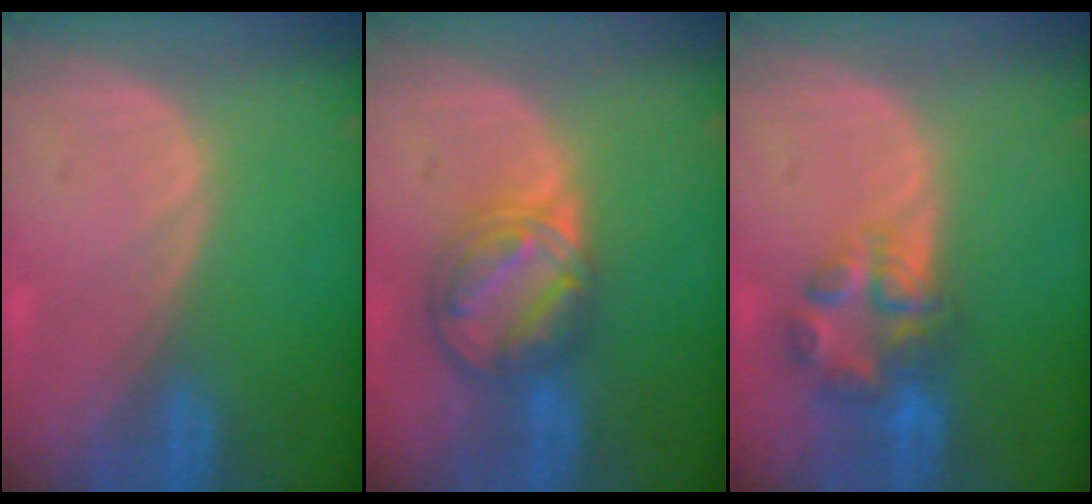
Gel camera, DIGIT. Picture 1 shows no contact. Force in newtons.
{"total": 8.1, "press": 7.0, "slide": 4.1}
{"total": 7.0, "press": 6.1, "slide": 3.5}